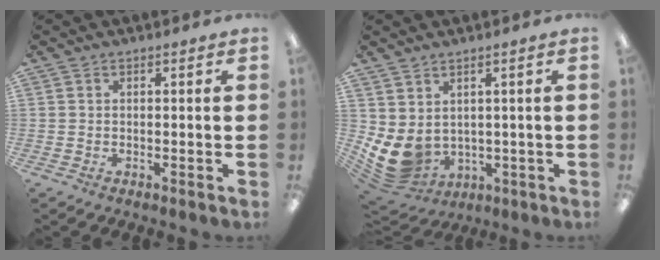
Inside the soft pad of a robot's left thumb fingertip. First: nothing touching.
{"total": 7.9, "force": [0.0, 6.1, 5.0], "torque": [-0.121, -0.020, 0.008]}